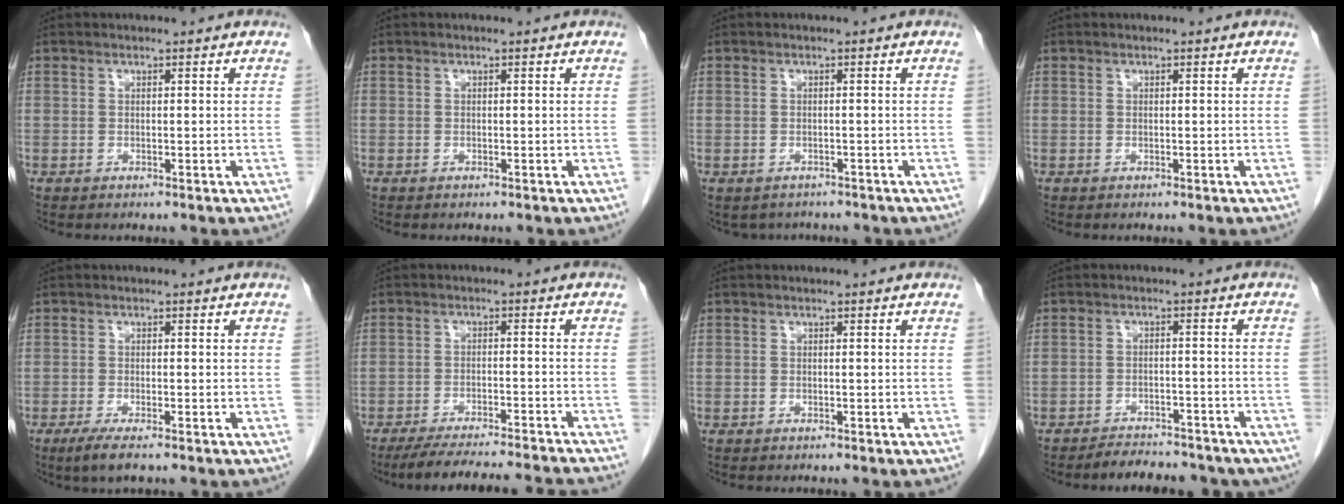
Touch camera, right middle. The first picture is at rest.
{"total": 0.0}
{"total": 3.3, "force": [-2.8, 1.7, 0.4], "torque": [-0.004, 0.004, -0.034]}
{"total": 0.0}
{"total": 3.2, "force": [-2.1, 0.3, 2.4], "torque": [-0.049, -0.010, -0.040]}
{"total": 15.7, "force": [-14.5, -0.2, 6.0], "torque": [-0.089, -0.024, -0.203]}
{"total": 0.0}
{"total": 10.4, "force": [-9.3, 3.4, 3.2], "torque": [-0.038, 0.008, -0.112]}